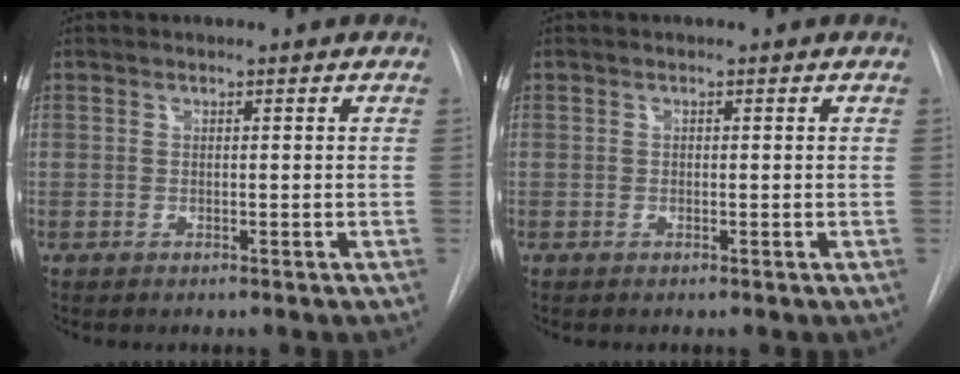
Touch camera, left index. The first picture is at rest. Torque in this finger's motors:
{"motor_torque": [-0.17, 0.22, -0.01, -0.01]}